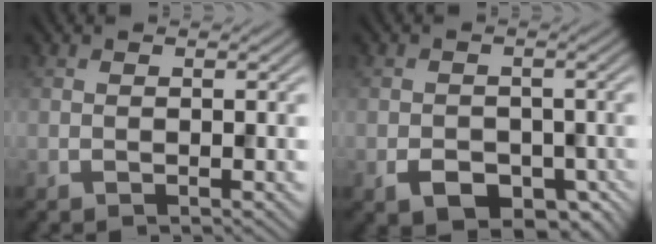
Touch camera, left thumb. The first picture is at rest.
{"total": 4.8, "force": [-2.1, 3.5, 2.6], "torque": [-0.042, -0.020, -0.034]}